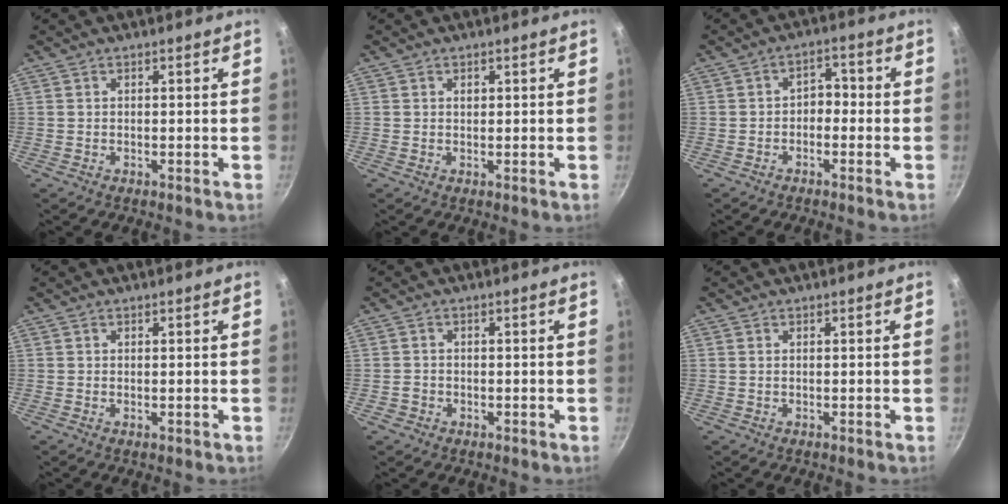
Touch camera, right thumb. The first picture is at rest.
{"total": 0.9, "force": [0.3, 0.7, 0.4], "torque": [-0.002, 0.001, 0.005]}
{"total": 3.5, "force": [-1.1, 2.5, 2.2], "torque": [-0.008, 0.021, -0.025]}
{"total": 0.0}
{"total": 1.8, "force": [-0.7, 1.6, 0.4], "torque": [-0.004, 0.006, -0.009]}
{"total": 0.0}